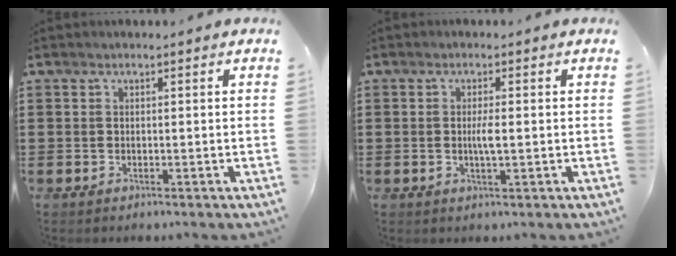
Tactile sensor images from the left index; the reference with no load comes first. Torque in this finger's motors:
{"motor_torque": [0.79, -0.01, 0.12, 0.06]}